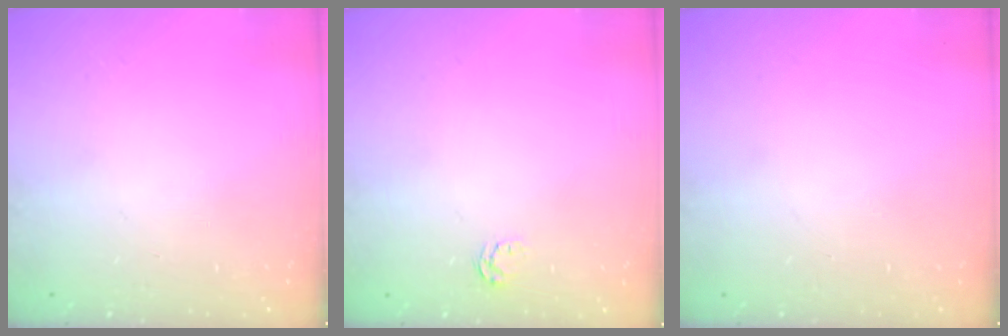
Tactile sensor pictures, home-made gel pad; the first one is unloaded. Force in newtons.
{"total": 2.6, "press": 2.6, "slide": 0.4}
{"total": 0.0}